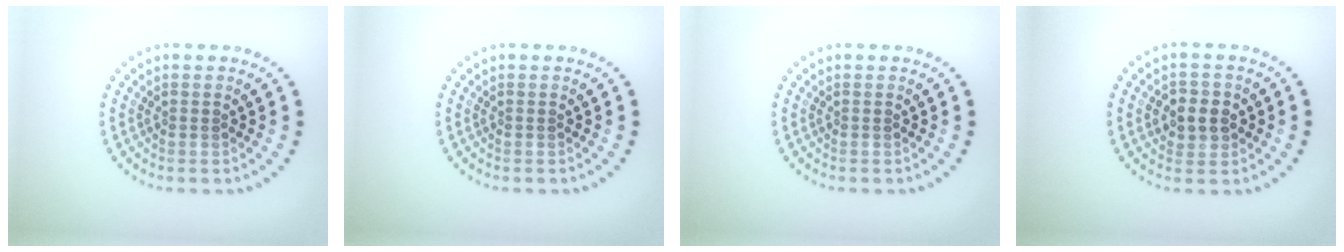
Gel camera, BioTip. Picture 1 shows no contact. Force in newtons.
{"total": 0.0}
{"total": 0.0}
{"total": 2.9, "press": 2.8, "slide": 0.5}